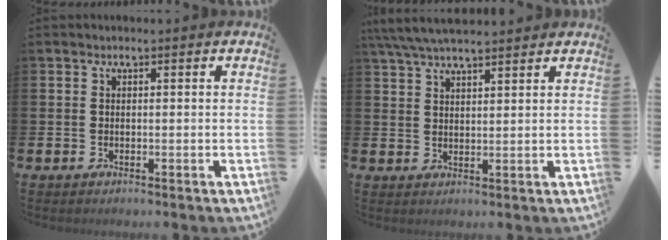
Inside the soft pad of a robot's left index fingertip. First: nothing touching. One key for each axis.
{"total": 5.7, "fx": 5.2, "fy": 1.0, "fz": 2.1, "tx": -0.051, "ty": -0.013, "tz": 0.095}